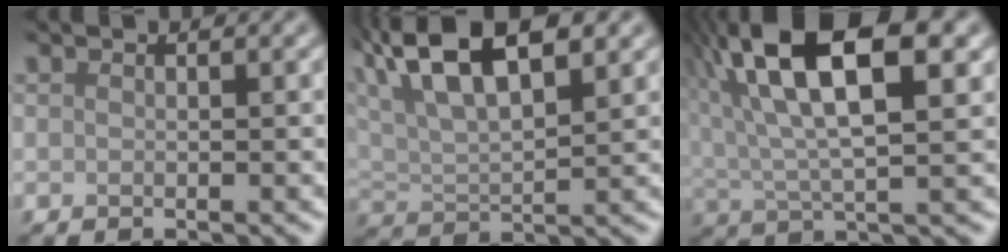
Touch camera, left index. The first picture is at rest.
{"total": 9.2, "force": [5.4, 3.7, 6.5], "torque": [-0.119, 0.023, 0.092]}
{"total": 12.1, "force": [5.2, 4.6, 9.9], "torque": [-0.179, 0.023, 0.083]}